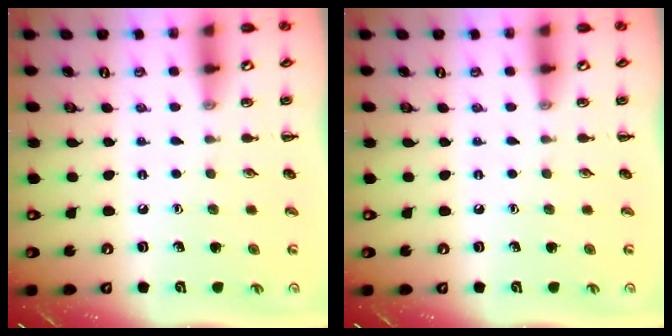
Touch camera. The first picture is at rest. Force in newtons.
{"total": 0.0}